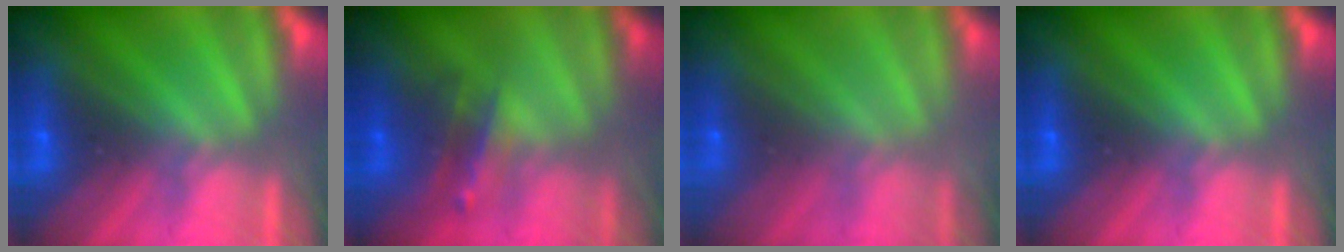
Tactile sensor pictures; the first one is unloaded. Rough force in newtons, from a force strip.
{"total": 2.5}
{"total": 8.8}
{"total": 0.0}